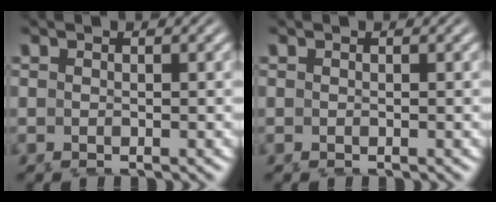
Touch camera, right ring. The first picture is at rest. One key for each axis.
{"total": 0.0}